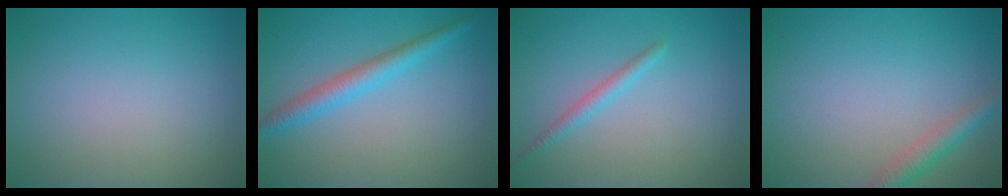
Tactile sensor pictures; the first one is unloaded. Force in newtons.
{"total": 3.0, "press": 3.0, "slide": 0.2}
{"total": 1.5, "press": 1.5, "slide": 0.0}
{"total": 2.4, "press": 2.4, "slide": 0.1}